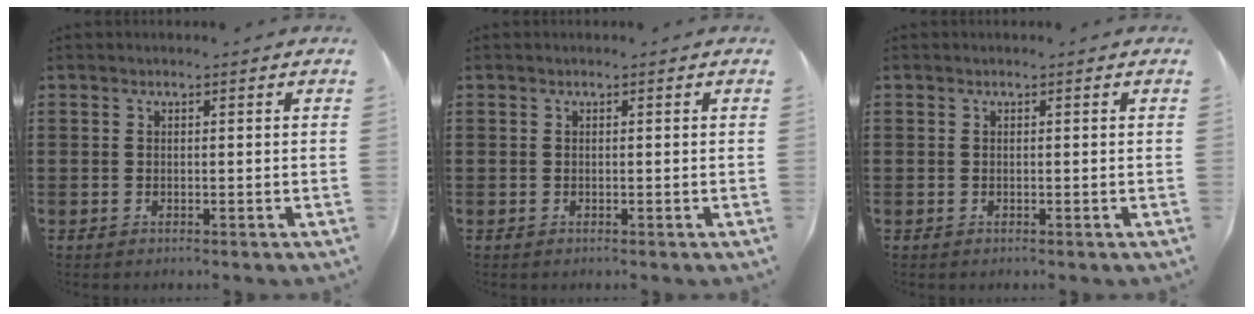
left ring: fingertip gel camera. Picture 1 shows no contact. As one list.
[{"total": 0.0}, {"total": 0.0}]